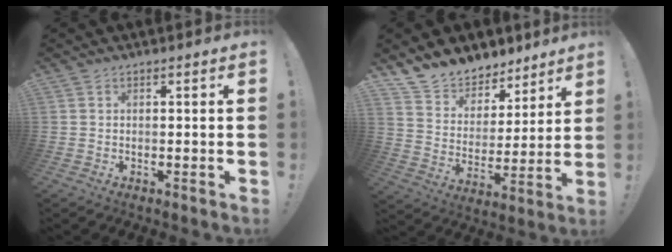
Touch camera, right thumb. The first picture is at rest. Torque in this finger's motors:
{"motor_torque": [0.04, 0.17, 0.57, 0.53, 0.01]}